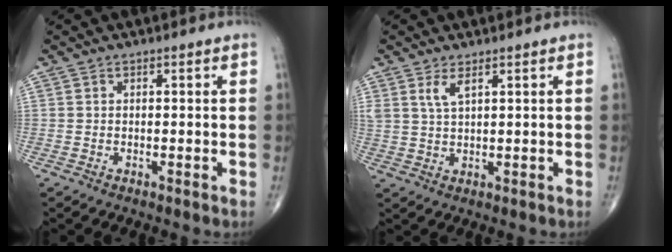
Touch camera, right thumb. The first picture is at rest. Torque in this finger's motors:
{"motor_torque": [-0.11, 0.18, 0.66, 0.55, 0.10]}